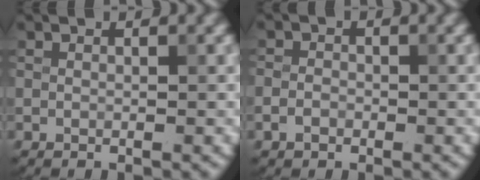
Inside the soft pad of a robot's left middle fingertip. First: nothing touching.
{"total": 1.6, "force": [-0.8, 1.2, 0.7], "torque": [-0.010, 0.002, -0.020]}